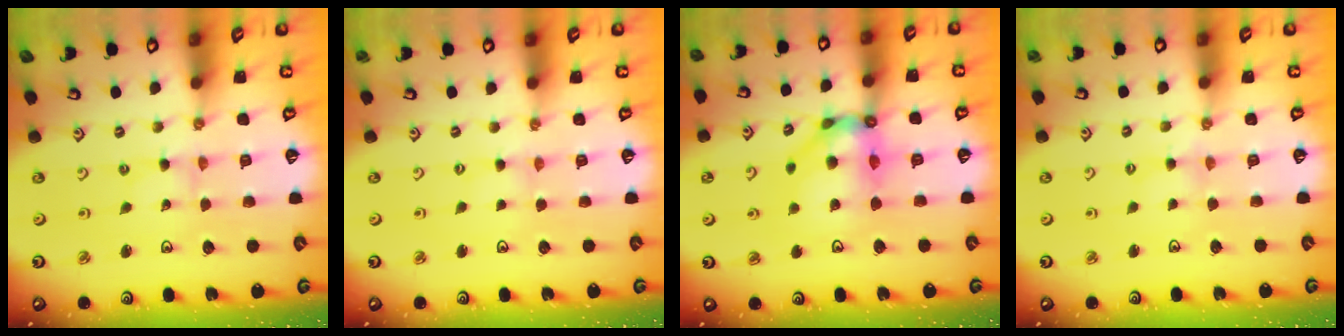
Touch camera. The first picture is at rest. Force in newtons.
{"total": 0.0}
{"total": 12.7, "press": 12.6, "slide": 1.8}
{"total": 1.0, "press": 1.0, "slide": 0.2}